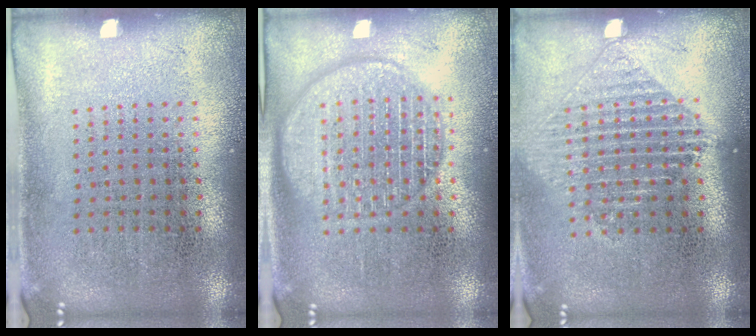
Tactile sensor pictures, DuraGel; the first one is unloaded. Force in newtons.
{"total": 3.2, "press": 3.2, "slide": 0.4}
{"total": 1.4, "press": 1.3, "slide": 0.6}